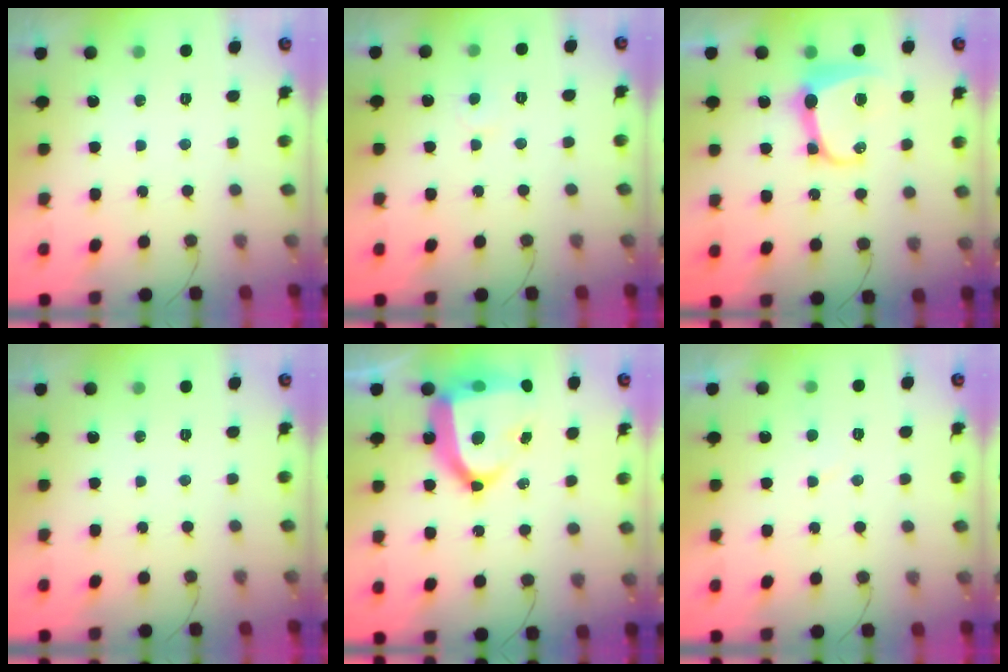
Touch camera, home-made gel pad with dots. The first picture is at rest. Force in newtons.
{"total": 4.5, "press": 4.4, "slide": 0.4}
{"total": 10.5, "press": 10.5, "slide": 0.9}
{"total": 0.0}
{"total": 21.5, "press": 21.4, "slide": 1.6}
{"total": 2.3, "press": 2.3, "slide": 0.3}